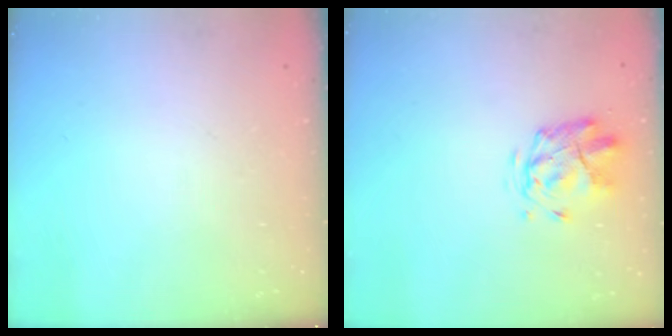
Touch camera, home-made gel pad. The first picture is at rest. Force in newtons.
{"total": 2.8, "press": 2.5, "slide": 1.2}